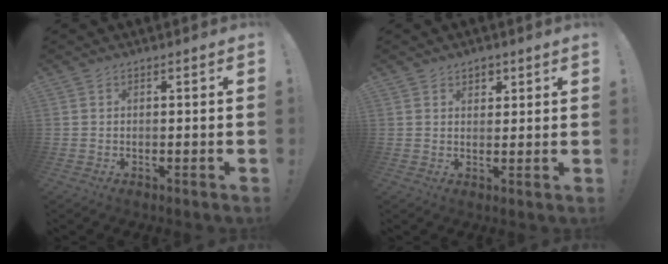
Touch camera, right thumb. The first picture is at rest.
{"total": 2.8, "force": [1.7, 2.1, 0.7], "torque": [0.002, -0.011, 0.028]}